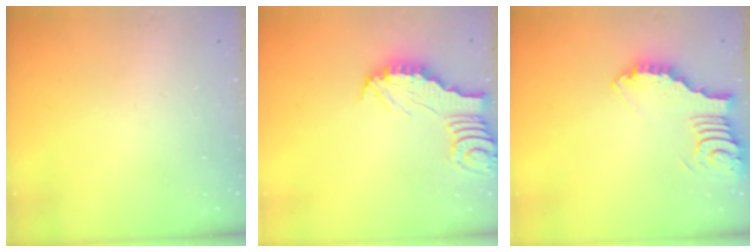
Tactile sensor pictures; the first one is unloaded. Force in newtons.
{"total": 2.8, "press": 2.7, "slide": 0.3}
{"total": 3.8, "press": 3.8, "slide": 0.3}